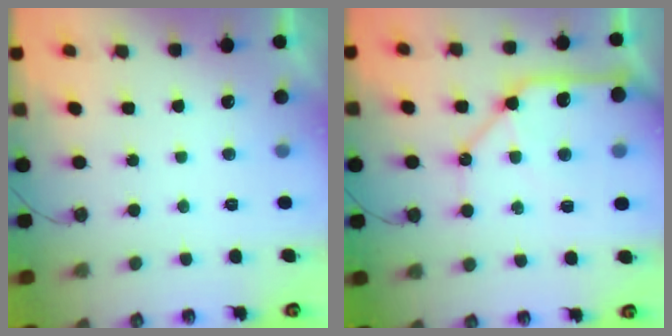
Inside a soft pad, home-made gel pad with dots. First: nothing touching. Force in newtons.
{"total": 18.6, "press": 18.5, "slide": 2.6}